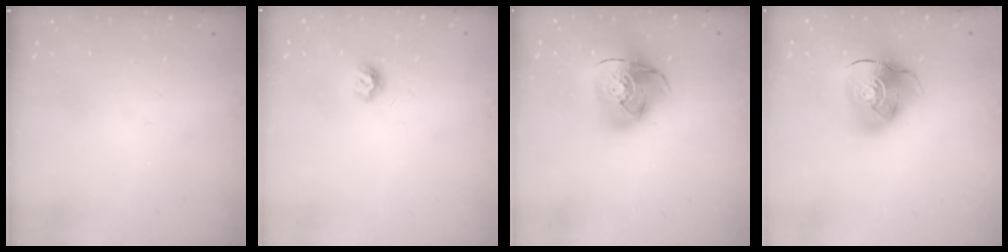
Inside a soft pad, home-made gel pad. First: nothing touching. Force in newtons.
{"total": 6.8, "press": 6.8, "slide": 0.6}
{"total": 13.4, "press": 13.3, "slide": 1.7}
{"total": 12.8, "press": 12.7, "slide": 2.0}